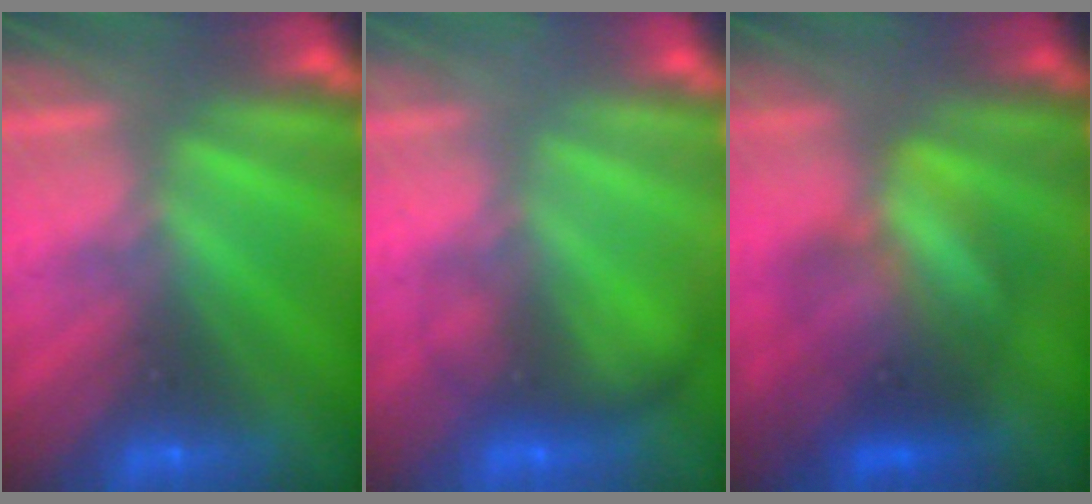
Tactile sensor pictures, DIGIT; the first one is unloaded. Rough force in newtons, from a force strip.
{"total": 2.1}
{"total": 4.6}